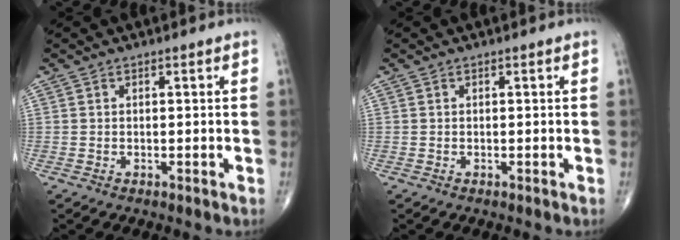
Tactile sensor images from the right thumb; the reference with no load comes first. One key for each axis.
{"total": 0.0}